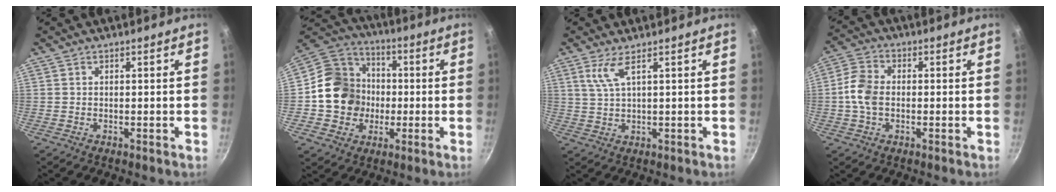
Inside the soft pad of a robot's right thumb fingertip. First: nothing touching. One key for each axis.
{"total": 15.1, "fx": -1.1, "fy": 13.5, "fz": 6.7, "tx": -0.089, "ty": 0.034, "tz": -0.029}
{"total": 4.0, "fx": 1.9, "fy": 0.6, "fz": 3.5, "tx": -0.077, "ty": -0.009, "tz": 0.045}
{"total": 6.9, "fx": -0.7, "fy": 4.8, "fz": 4.8, "tx": -0.089, "ty": 0.018, "tz": -0.025}